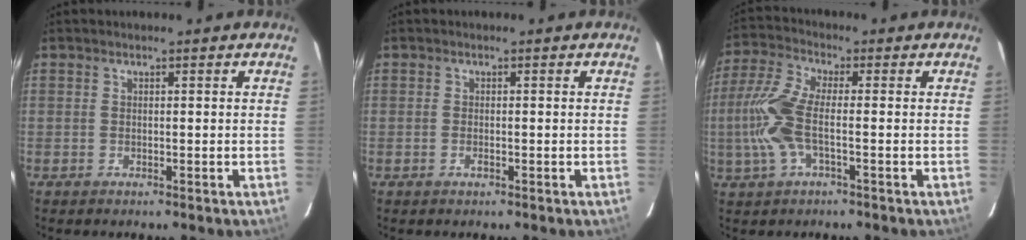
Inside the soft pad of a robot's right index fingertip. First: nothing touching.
{"total": 1.0, "force": [-0.5, 0.5, 0.7], "torque": [-0.014, 0.000, -0.009]}
{"total": 9.8, "force": [-1.7, 3.2, 9.1], "torque": [-0.212, 0.005, -0.037]}